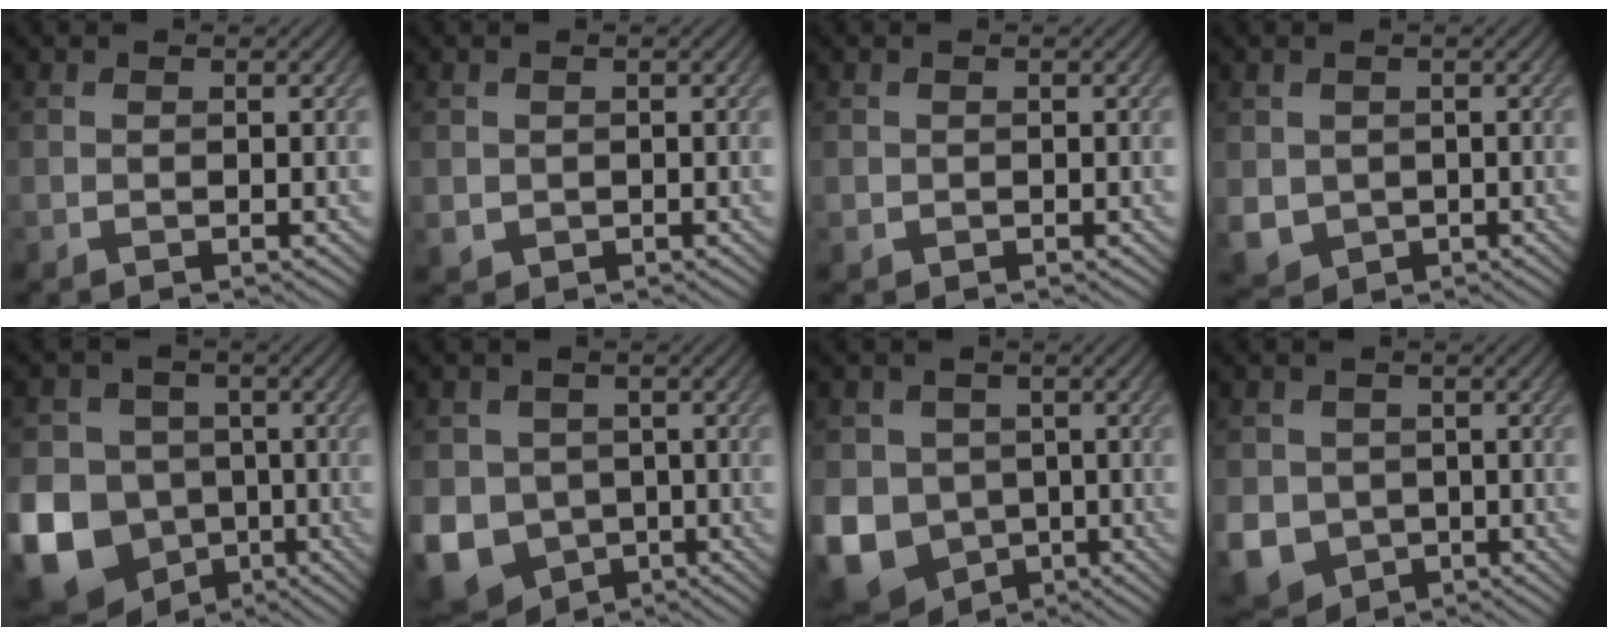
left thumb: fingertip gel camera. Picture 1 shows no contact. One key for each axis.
{"total": 1.4, "fx": 0.1, "fy": 1.3, "fz": 0.3, "tx": -0.012, "ty": -0.009, "tz": 0.005}
{"total": 0.6, "fx": 0.0, "fy": 0.6, "fz": 0.0, "tx": -0.002, "ty": -0.005, "tz": 0.001}
{"total": 3.8, "fx": -0.1, "fy": 3.5, "fz": 1.5, "tx": -0.056, "ty": -0.022, "tz": -0.002}
{"total": 16.7, "fx": -5.4, "fy": 14.3, "fz": 6.7, "tx": -0.201, "ty": -0.047, "tz": -0.117}
{"total": 9.4, "fx": -2.4, "fy": 8.0, "fz": 4.3, "tx": -0.122, "ty": -0.039, "tz": -0.051}
{"total": 10.6, "fx": -2.4, "fy": 9.1, "fz": 5.0, "tx": -0.149, "ty": -0.037, "tz": -0.053}
{"total": 7.7, "fx": -1.8, "fy": 6.7, "fz": 3.3, "tx": -0.095, "ty": -0.032, "tz": -0.038}